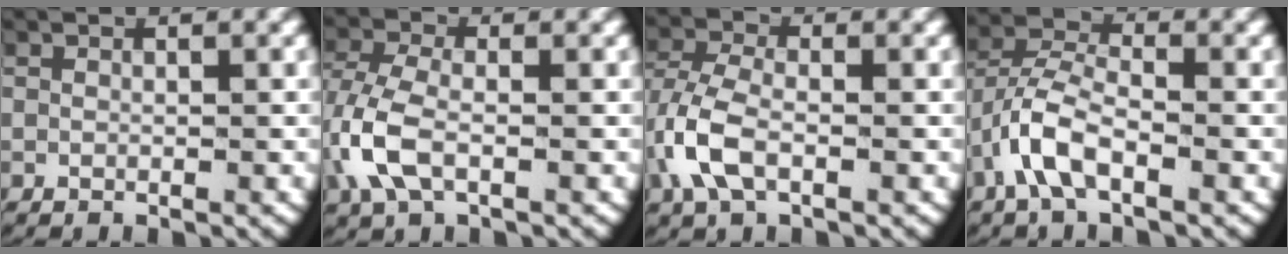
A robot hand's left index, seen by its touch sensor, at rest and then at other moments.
{"total": 5.1, "force": [-1.0, 3.3, 3.8], "torque": [-0.115, -0.022, -0.007]}
{"total": 4.5, "force": [-0.9, 2.8, 3.4], "torque": [-0.093, -0.013, -0.013]}
{"total": 3.8, "force": [-1.3, 2.1, 2.9], "torque": [-0.073, -0.004, -0.026]}